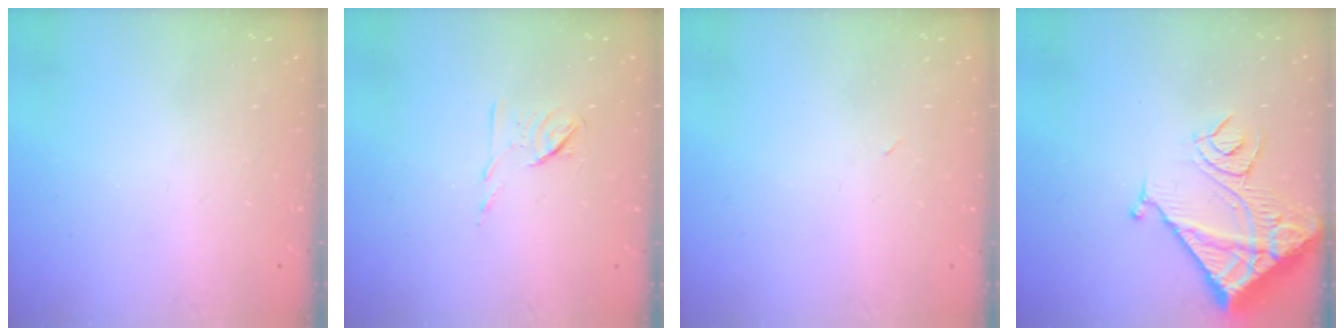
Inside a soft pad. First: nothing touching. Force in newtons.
{"total": 6.4, "press": 6.3, "slide": 1.2}
{"total": 2.4, "press": 2.3, "slide": 0.8}
{"total": 13.7, "press": 13.6, "slide": 1.6}